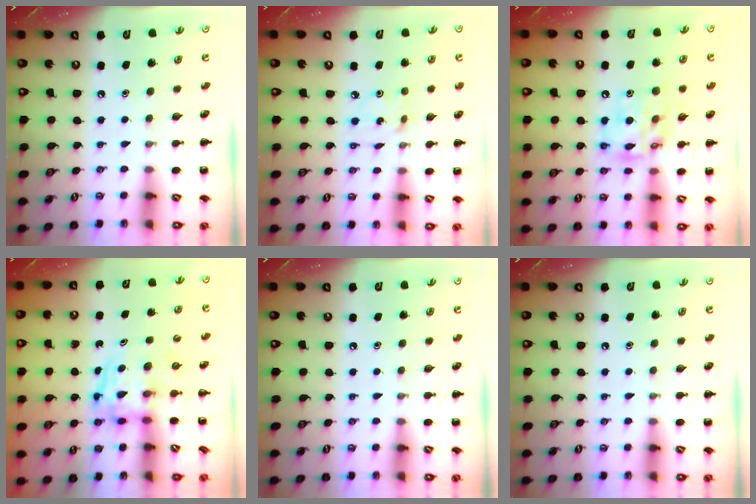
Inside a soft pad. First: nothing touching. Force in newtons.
{"total": 1.5, "press": 1.4, "slide": 0.4}
{"total": 12.5, "press": 12.1, "slide": 2.8}
{"total": 3.4, "press": 3.4, "slide": 0.3}
{"total": 0.0}
{"total": 0.0}